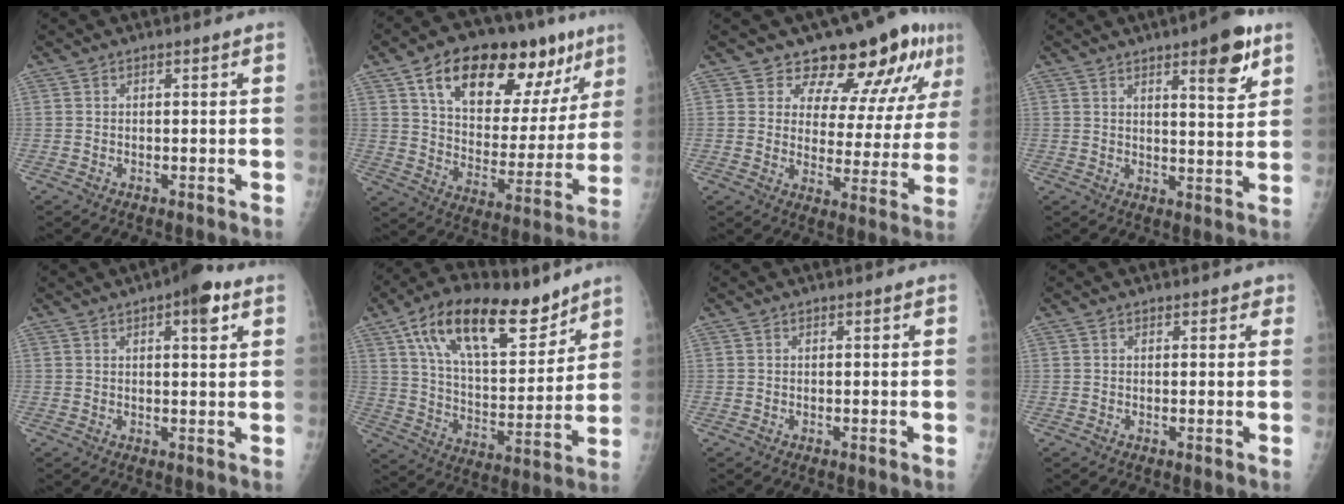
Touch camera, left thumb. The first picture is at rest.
{"total": 25.9, "force": [13.8, 12.8, 17.8], "torque": [-0.224, -0.018, 0.216]}
{"total": 14.2, "force": [10.2, 6.2, 7.7], "torque": [-0.059, -0.067, 0.129]}
{"total": 9.3, "force": [5.2, 2.4, 7.3], "torque": [-0.084, -0.028, 0.069]}
{"total": 6.1, "force": [3.0, 2.0, 5.0], "torque": [-0.056, -0.006, 0.035]}
{"total": 21.7, "force": [13.2, 9.8, 14.1], "torque": [-0.204, -0.046, 0.231]}
{"total": 0.0}
{"total": 1.2, "force": [0.7, 0.8, 0.3], "torque": [0.016, -0.002, 0.003]}